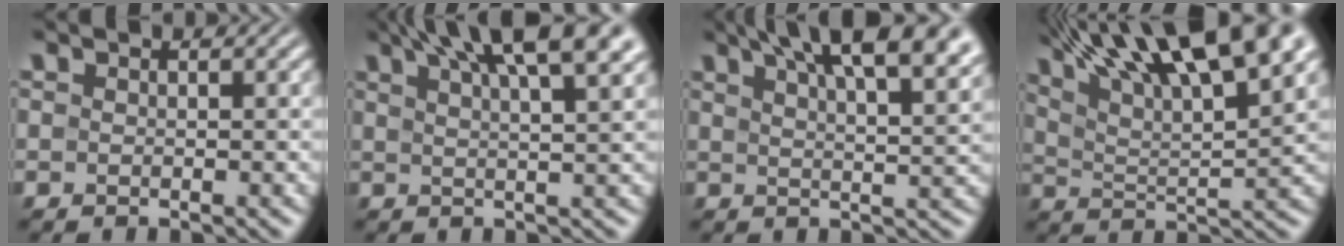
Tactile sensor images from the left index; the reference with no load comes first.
{"total": 10.0, "force": [6.7, 2.4, 7.0], "torque": [-0.074, 0.039, 0.070]}
{"total": 12.3, "force": [7.8, 4.2, 8.5], "torque": [-0.086, 0.044, 0.081]}
{"total": 15.1, "force": [10.3, 3.9, 10.4], "torque": [-0.153, 0.027, 0.146]}